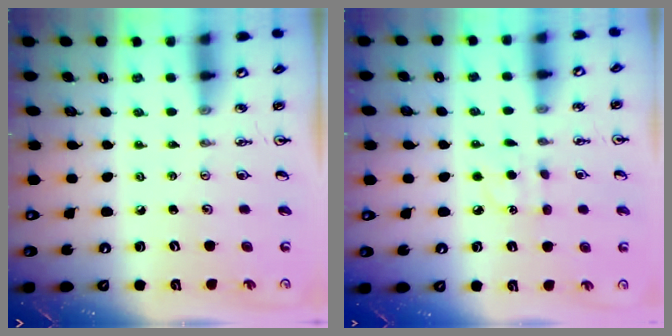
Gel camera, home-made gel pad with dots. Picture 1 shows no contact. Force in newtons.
{"total": 4.7, "press": 4.7, "slide": 0.6}